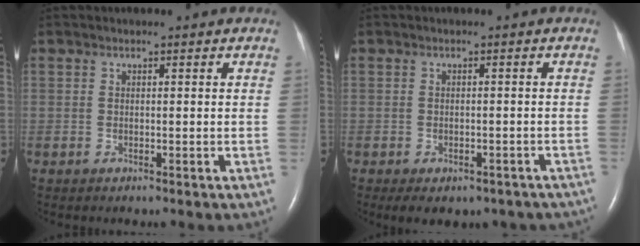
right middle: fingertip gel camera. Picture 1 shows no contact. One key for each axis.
{"total": 10.4, "fx": -7.8, "fy": 5.2, "fz": 4.4, "tx": -0.061, "ty": 0.001, "tz": -0.085}